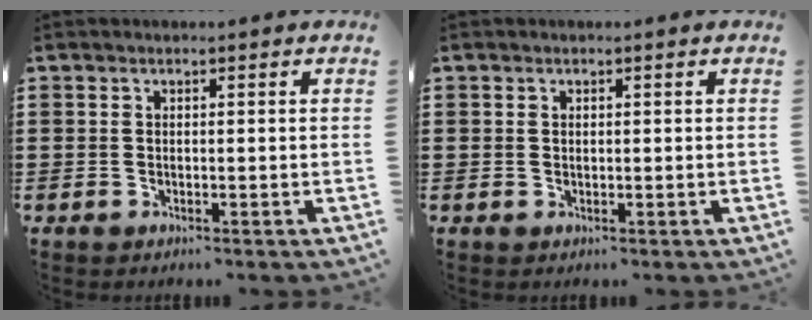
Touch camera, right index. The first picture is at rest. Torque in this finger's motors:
{"motor_torque": [-0.67, 1.38, -0.03, -0.01]}